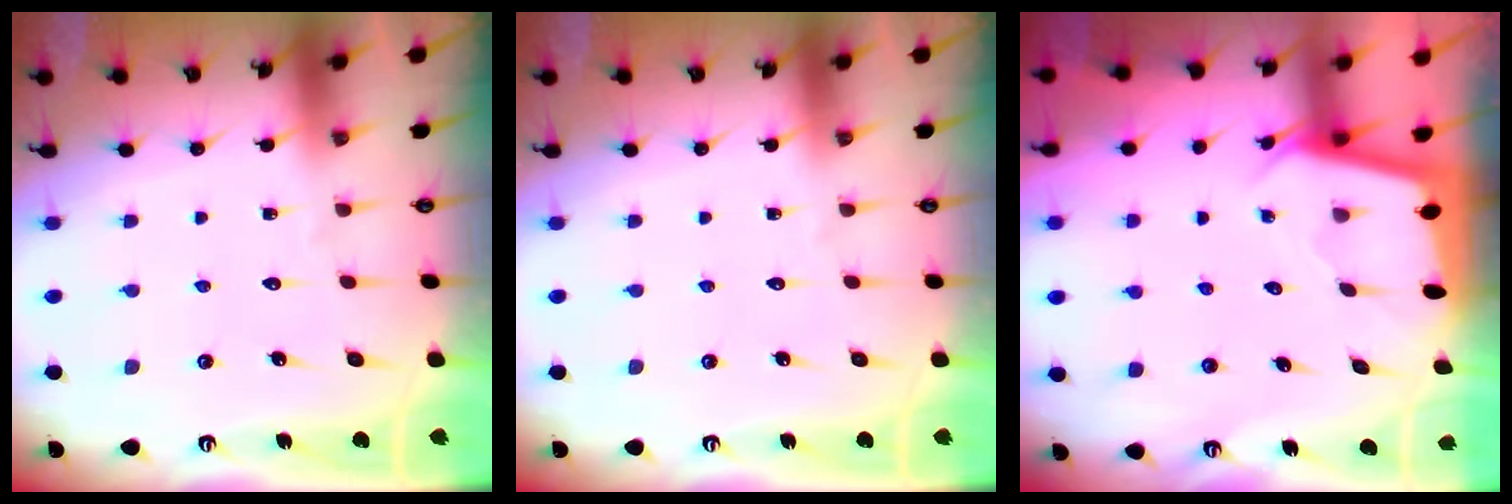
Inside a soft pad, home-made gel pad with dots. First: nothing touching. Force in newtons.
{"total": 0.0}
{"total": 2.0, "press": 2.0, "slide": 0.2}